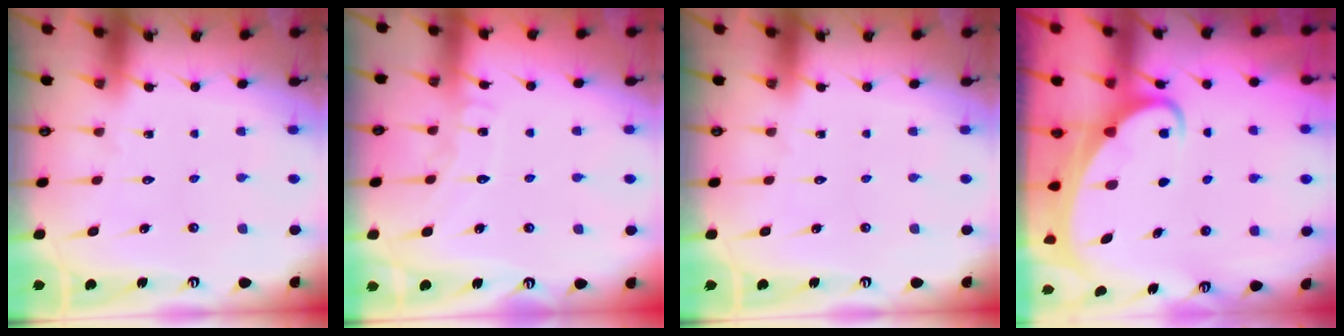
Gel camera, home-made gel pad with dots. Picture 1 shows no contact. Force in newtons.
{"total": 6.6, "press": 6.6, "slide": 0.7}
{"total": 0.0}
{"total": 3.5, "press": 3.5, "slide": 0.4}